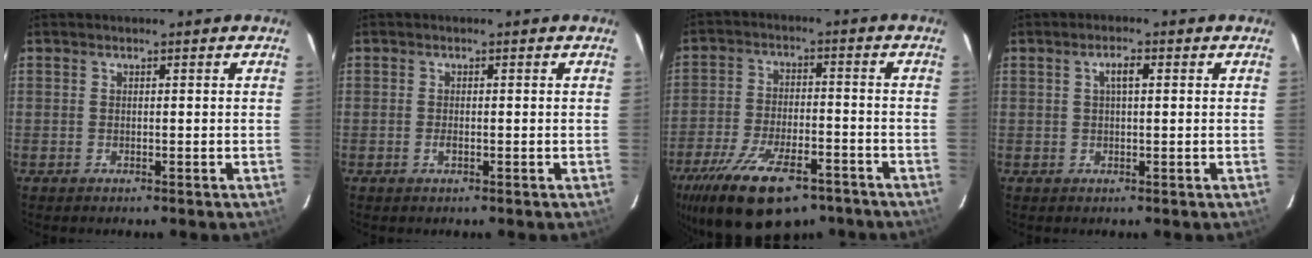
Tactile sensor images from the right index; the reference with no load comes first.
{"total": 1.1, "force": [-0.4, 0.4, 0.9], "torque": [-0.018, 0.000, -0.007]}
{"total": 20.1, "force": [-13.4, 8.6, 12.3], "torque": [-0.248, -0.030, -0.209]}
{"total": 2.3, "force": [0.6, 0.7, 2.1], "torque": [-0.041, 0.007, 0.011]}